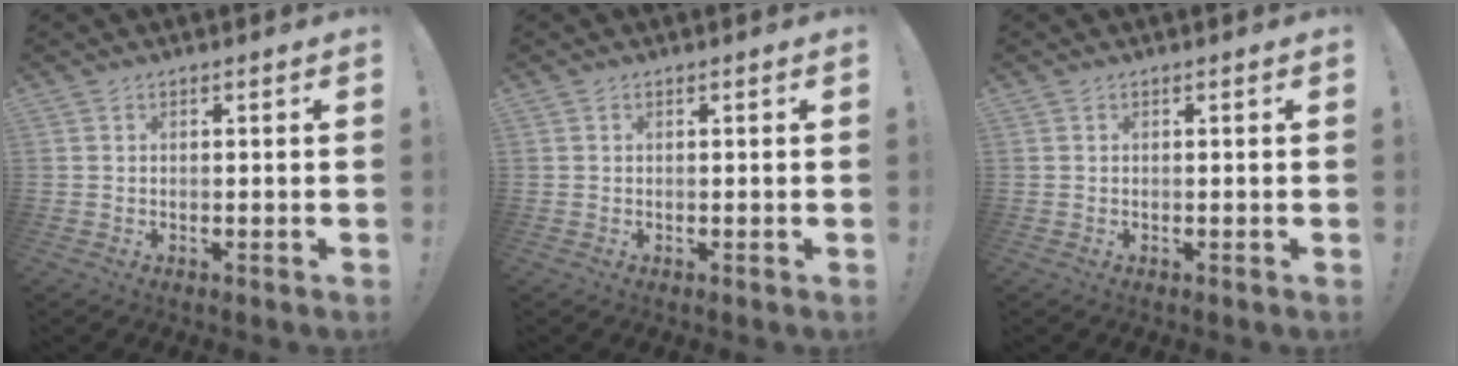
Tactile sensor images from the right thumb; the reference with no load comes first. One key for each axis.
{"total": 0.0}
{"total": 0.0}